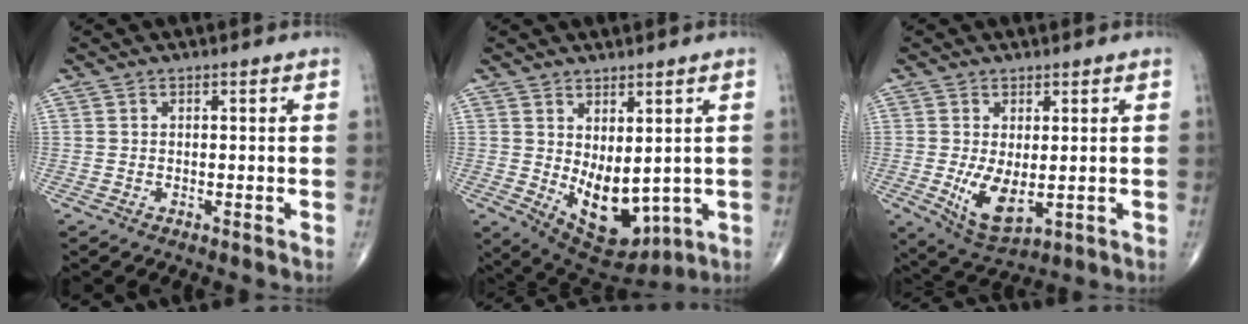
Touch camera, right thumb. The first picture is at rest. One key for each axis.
{"total": 11.8, "fx": -0.3, "fy": 6.4, "fz": 9.8, "tx": -0.123, "ty": -0.020, "tz": 0.028}
{"total": 7.4, "fx": -0.6, "fy": 3.6, "fz": 6.4, "tx": -0.109, "ty": -0.022, "tz": 0.004}